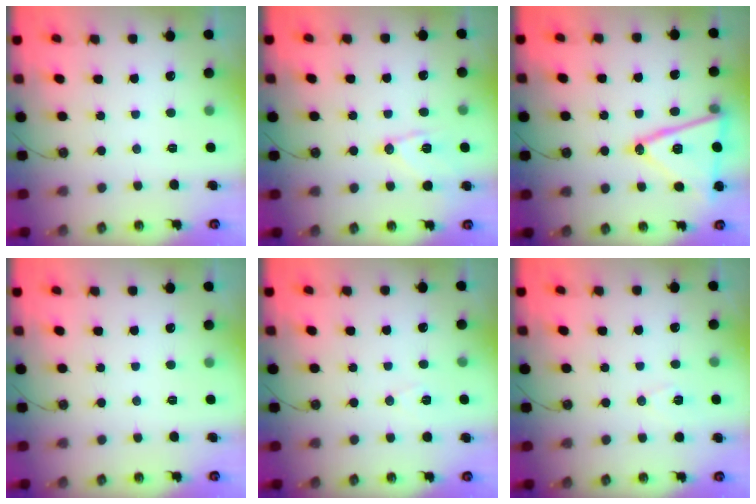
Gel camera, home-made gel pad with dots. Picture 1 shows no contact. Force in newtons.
{"total": 10.9, "press": 10.9, "slide": 0.7}
{"total": 18.1, "press": 17.7, "slide": 3.5}
{"total": 0.0}
{"total": 7.2, "press": 5.7, "slide": 4.3}
{"total": 8.3, "press": 7.1, "slide": 4.3}